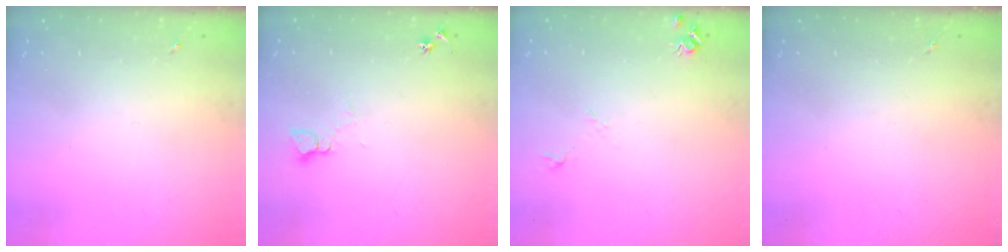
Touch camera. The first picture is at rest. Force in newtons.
{"total": 4.9, "press": 4.9, "slide": 0.5}
{"total": 5.5, "press": 5.5, "slide": 0.7}
{"total": 0.0}